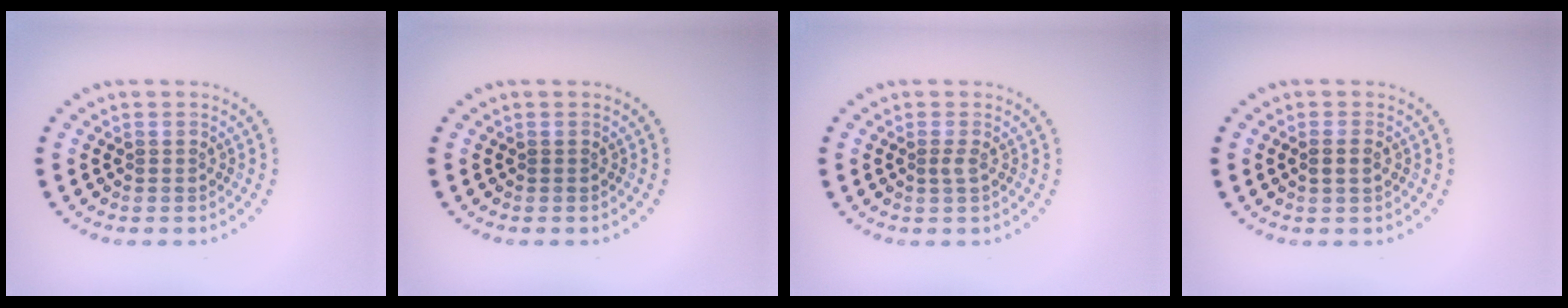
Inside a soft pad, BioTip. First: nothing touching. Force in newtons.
{"total": 0.0}
{"total": 0.7, "press": 0.5, "slide": 0.5}
{"total": 1.4, "press": 1.2, "slide": 0.6}